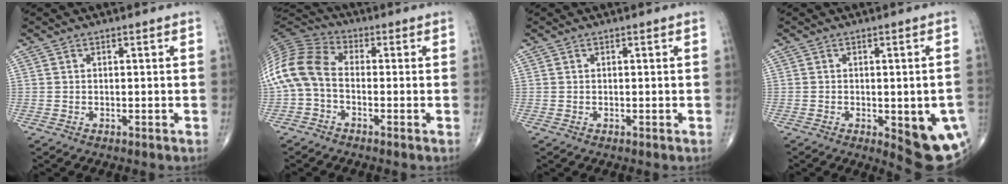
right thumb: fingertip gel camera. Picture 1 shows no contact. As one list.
[{"total": 12.5, "force": [-1.7, 8.0, 9.4], "torque": [-0.200, 0.035, -0.046]}, {"total": 0.0}, {"total": 12.8, "force": [-3.5, 4.8, 11.4], "torque": [-0.113, -0.003, -0.026]}]